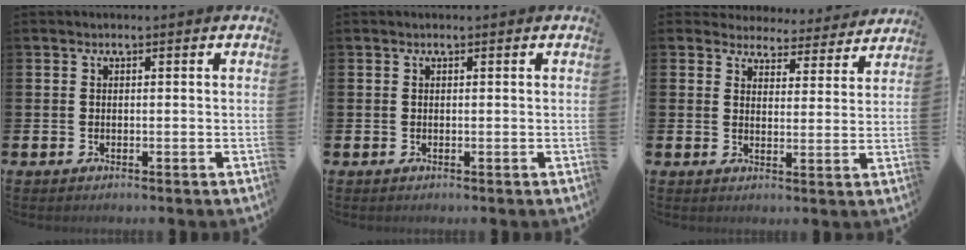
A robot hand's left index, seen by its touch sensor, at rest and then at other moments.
{"total": 0.0}
{"total": 4.3, "force": [4.2, 1.2, 0.2], "torque": [-0.011, -0.037, 0.069]}